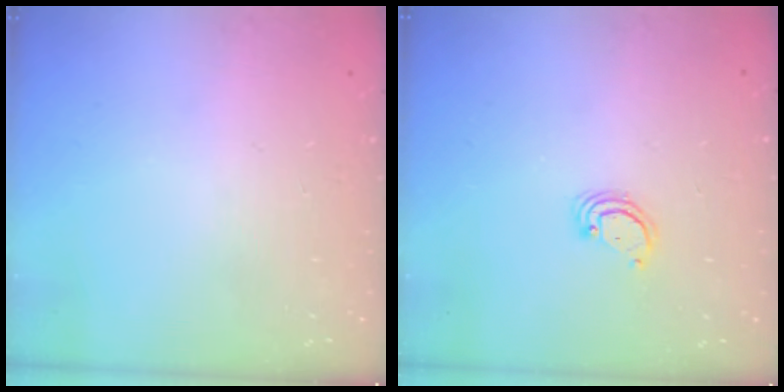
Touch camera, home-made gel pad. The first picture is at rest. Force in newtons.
{"total": 2.5, "press": 2.5, "slide": 0.2}